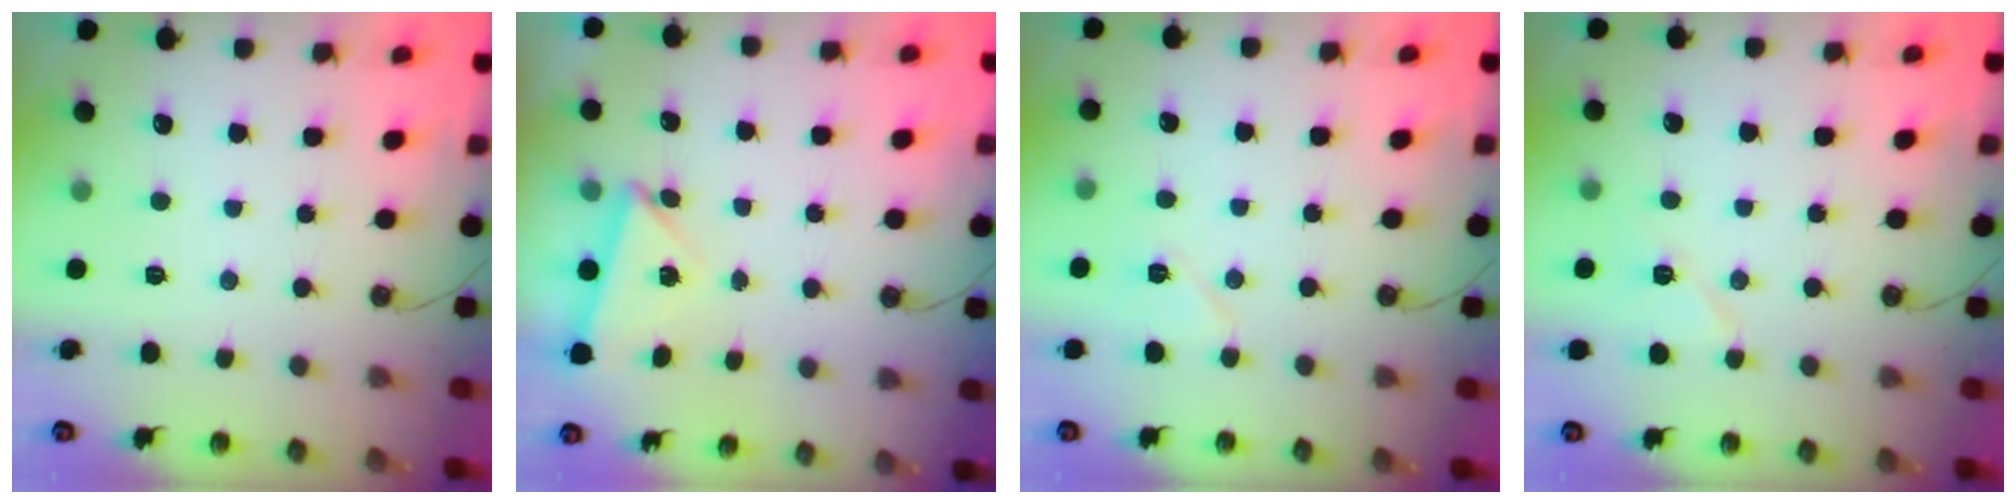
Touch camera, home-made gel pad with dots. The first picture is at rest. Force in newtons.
{"total": 3.4, "press": 3.2, "slide": 0.9}
{"total": 5.7, "press": 4.3, "slide": 3.7}
{"total": 7.2, "press": 7.0, "slide": 1.8}